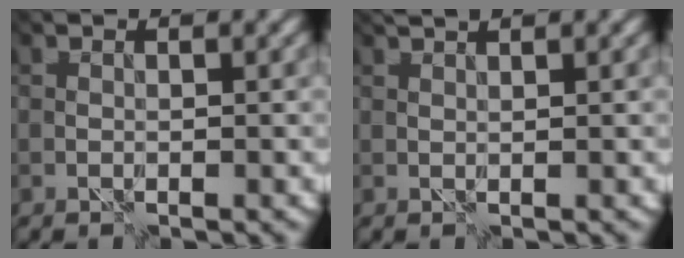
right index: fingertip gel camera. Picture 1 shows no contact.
{"total": 2.2, "force": [2.1, -0.1, 0.6], "torque": [-0.015, 0.004, 0.032]}